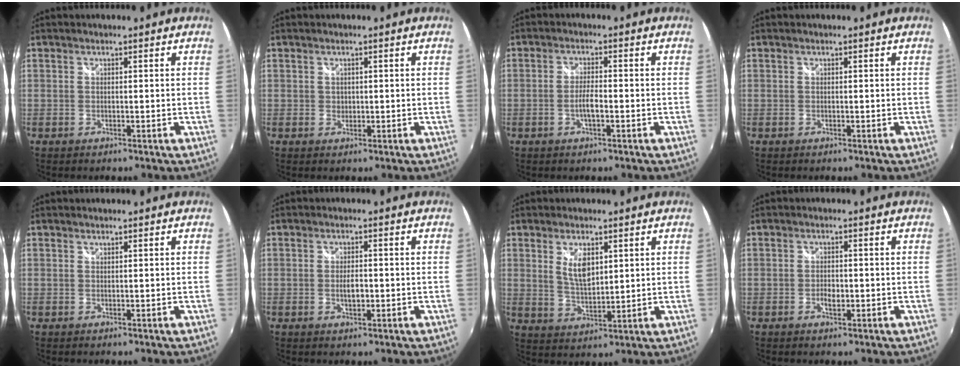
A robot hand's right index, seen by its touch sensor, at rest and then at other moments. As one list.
[{"total": 1.0, "force": [0.1, 1.0, 0.3], "torque": [-0.001, -0.001, 0.001]}, {"total": 3.0, "force": [-1.1, 0.5, 2.7], "torque": [-0.058, 0.001, -0.021]}, {"total": 0.0}, {"total": 0.0}, {"total": 3.3, "force": [-0.6, 1.3, 3.0], "torque": [-0.054, -0.002, -0.009]}, {"total": 6.1, "force": [2.2, 2.9, 4.8], "torque": [-0.083, -0.003, 0.045]}, {"total": 2.0, "force": [-0.6, 1.1, 1.6], "torque": [-0.030, 0.000, -0.011]}]